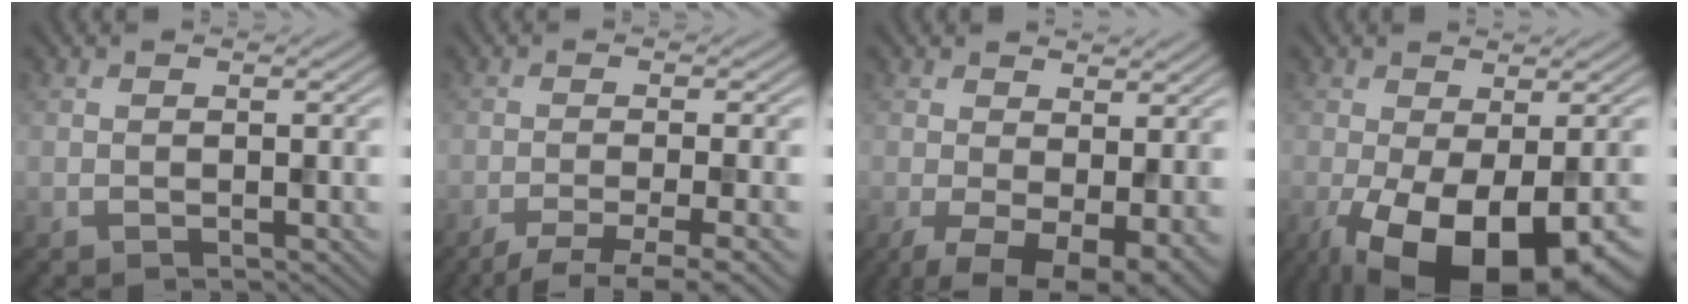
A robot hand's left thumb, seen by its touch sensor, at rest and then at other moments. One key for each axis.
{"total": 6.0, "fx": -3.7, "fy": 1.2, "fz": 4.6, "tx": -0.062, "ty": 0.000, "tz": -0.067}
{"total": 7.9, "fx": -1.9, "fy": 3.9, "fz": 6.6, "tx": -0.119, "ty": -0.025, "tz": -0.019}
{"total": 12.9, "fx": -5.8, "fy": 5.5, "fz": 10.1, "tx": -0.189, "ty": -0.043, "tz": -0.077}